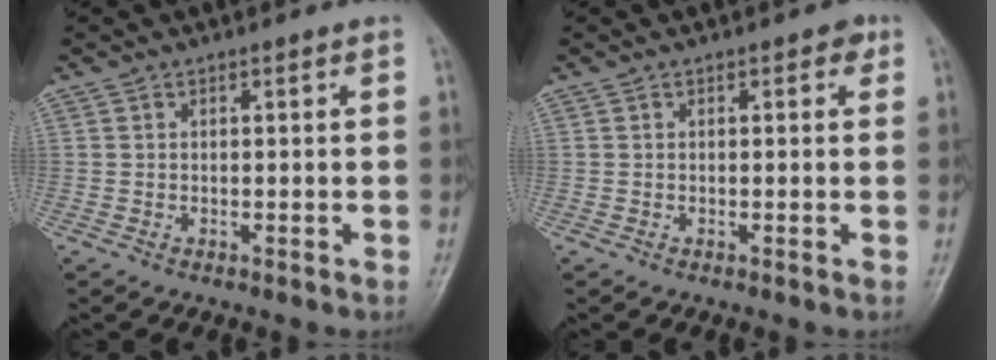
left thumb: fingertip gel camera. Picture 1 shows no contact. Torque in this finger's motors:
{"motor_torque": [0.37, 0.39, 0.39, 0.02, 0.12]}